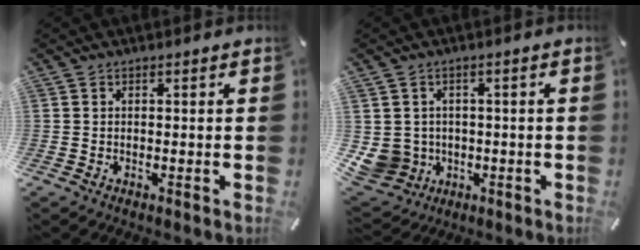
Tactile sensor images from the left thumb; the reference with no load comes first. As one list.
[{"total": 7.2, "force": [-0.8, 7.0, 1.6], "torque": [-0.066, -0.002, -0.014]}]